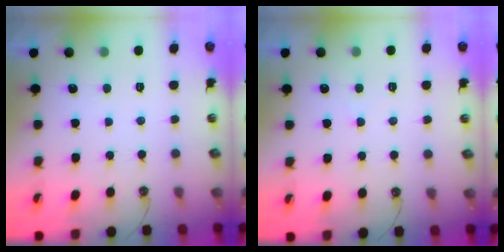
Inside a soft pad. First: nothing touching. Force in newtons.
{"total": 3.0, "press": 2.9, "slide": 0.4}